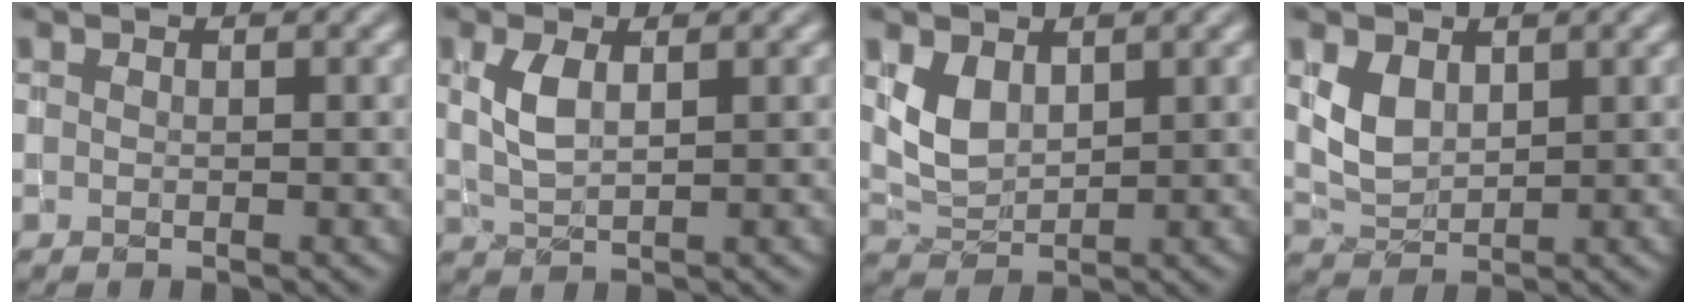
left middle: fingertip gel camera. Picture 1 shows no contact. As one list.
[{"total": 2.6, "force": [0.6, 1.2, 2.2], "torque": [-0.055, 0.002, 0.017]}, {"total": 2.7, "force": [1.1, 1.8, 1.7], "torque": [-0.041, -0.005, 0.028]}, {"total": 2.5, "force": [0.9, 1.8, 1.6], "torque": [-0.040, -0.005, 0.026]}]